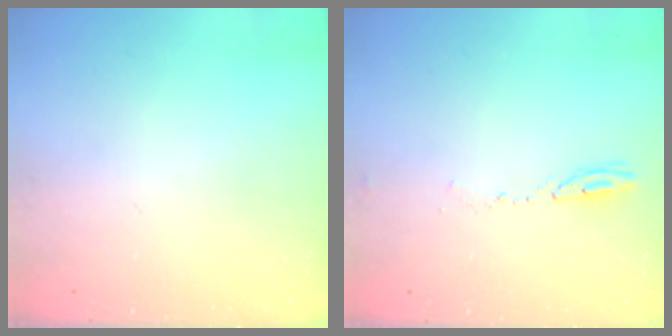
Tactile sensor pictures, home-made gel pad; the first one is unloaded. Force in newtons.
{"total": 3.7, "press": 3.6, "slide": 1.1}